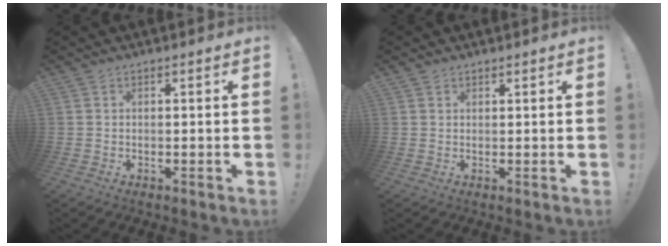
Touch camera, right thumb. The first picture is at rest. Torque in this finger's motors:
{"motor_torque": [-0.09, -0.22, -0.04, 0.02, 0.12]}